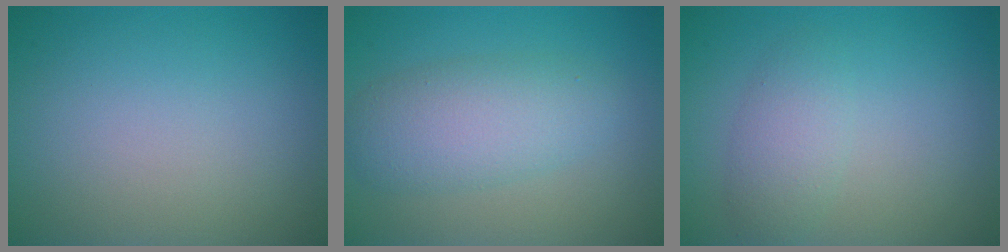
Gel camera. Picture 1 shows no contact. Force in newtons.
{"total": 4.8, "press": 4.8, "slide": 0.2}
{"total": 2.4, "press": 2.4, "slide": 0.1}